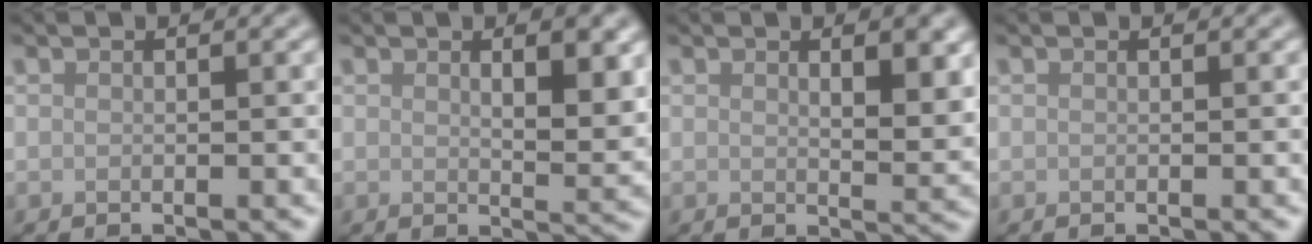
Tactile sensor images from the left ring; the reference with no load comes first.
{"total": 4.2, "force": [1.5, 1.5, 3.7], "torque": [-0.051, -0.008, 0.027]}
{"total": 4.1, "force": [1.6, 1.4, 3.5], "torque": [-0.046, -0.008, 0.028]}
{"total": 0.0}